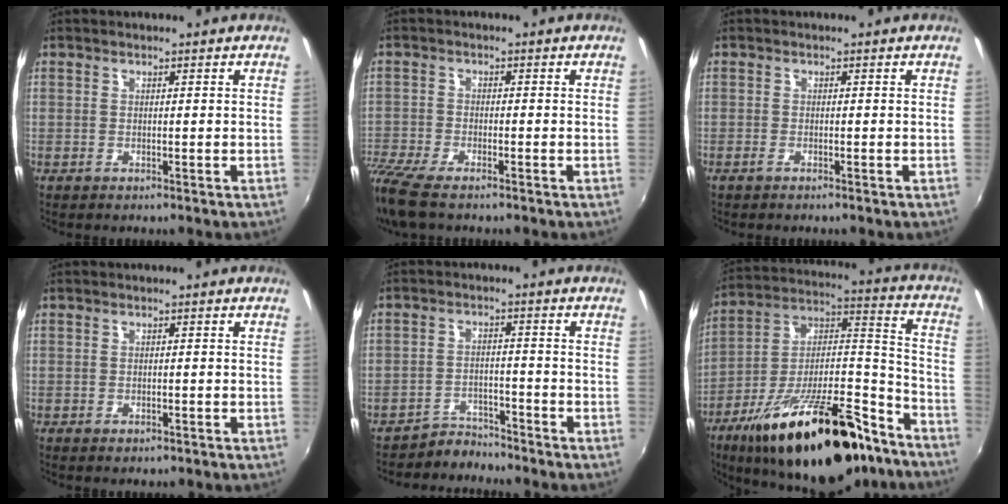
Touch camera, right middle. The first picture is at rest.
{"total": 9.9, "force": [-7.6, 2.7, 5.7], "torque": [-0.148, -0.042, -0.146]}
{"total": 1.0, "force": [-0.8, 0.0, 0.6], "torque": [-0.014, -0.003, -0.018]}
{"total": 1.3, "force": [-0.8, 0.8, 0.7], "torque": [-0.012, -0.003, -0.012]}
{"total": 4.0, "force": [-3.8, 1.0, -0.9], "torque": [0.015, 0.015, -0.062]}
{"total": 28.8, "force": [-19.5, 9.7, 18.8], "torque": [-0.293, 0.010, -0.289]}